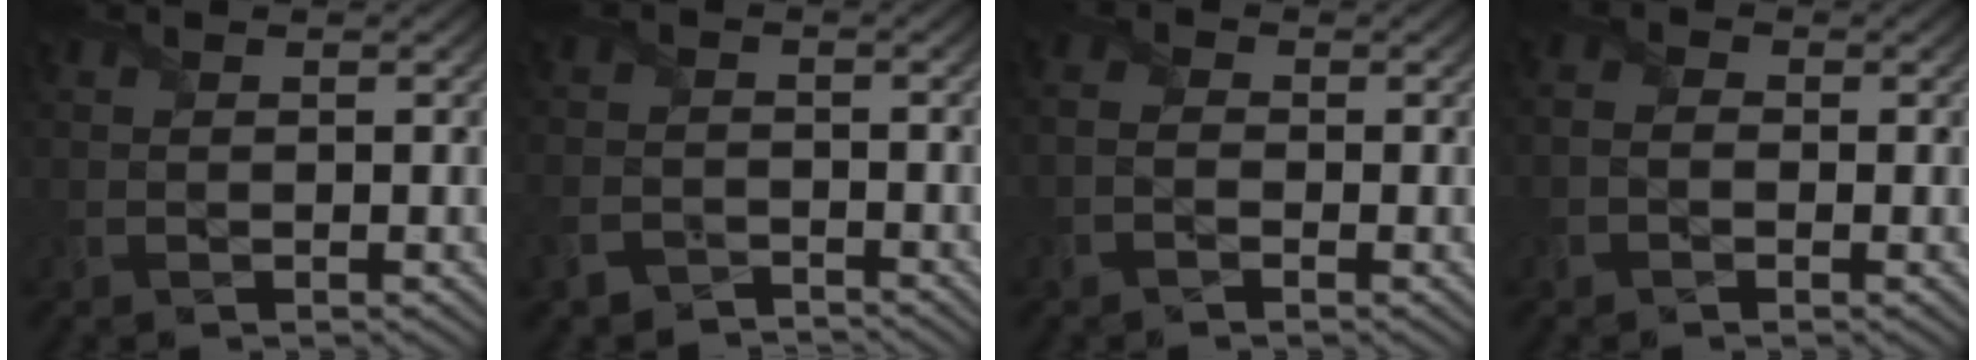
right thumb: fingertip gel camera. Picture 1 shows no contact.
{"total": 3.8, "force": [-3.1, 2.0, 1.1], "torque": [-0.032, -0.008, -0.073]}
{"total": 1.9, "force": [-1.1, 1.3, 0.9], "torque": [-0.022, 0.005, -0.023]}
{"total": 2.0, "force": [-0.8, 1.5, 1.0], "torque": [-0.025, 0.003, -0.018]}